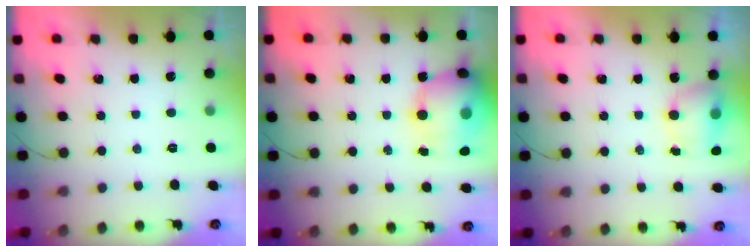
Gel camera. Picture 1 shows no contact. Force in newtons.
{"total": 18.9, "press": 18.4, "slide": 4.3}
{"total": 6.2, "press": 6.2, "slide": 0.6}